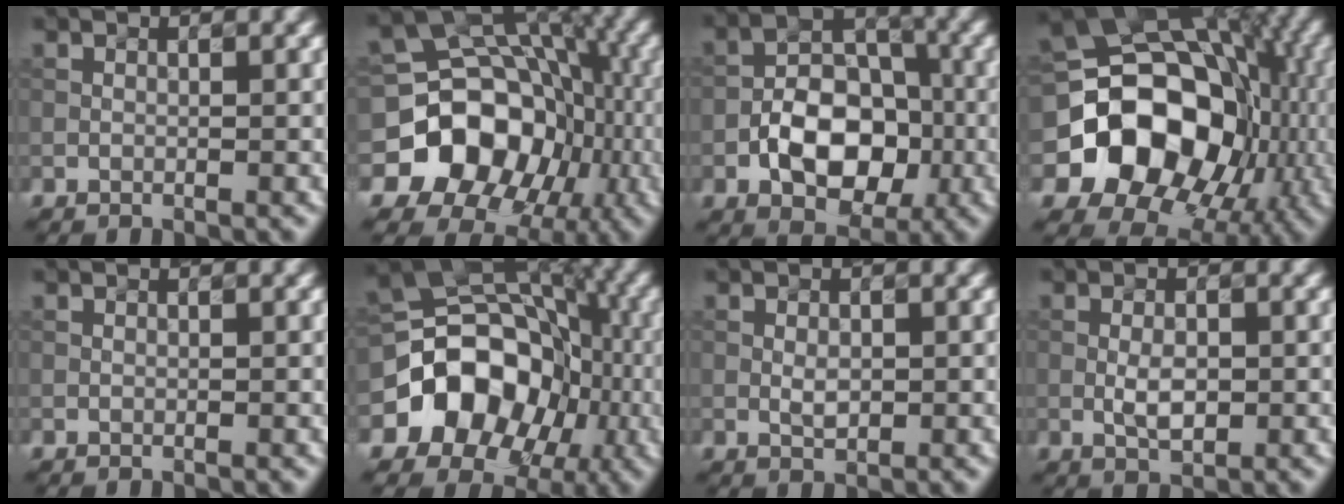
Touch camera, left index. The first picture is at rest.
{"total": 14.1, "force": [-4.5, 11.7, 6.6], "torque": [-0.099, 0.011, -0.105]}
{"total": 7.4, "force": [-2.4, 4.8, 5.1], "torque": [-0.074, 0.005, -0.041]}
{"total": 14.7, "force": [-3.0, 11.6, 8.6], "torque": [-0.111, -0.007, -0.059]}
{"total": 0.0}
{"total": 10.6, "force": [-3.1, 8.2, 5.9], "torque": [-0.084, 0.004, -0.060]}
{"total": 1.3, "force": [0.0, 0.8, 1.0], "torque": [-0.020, -0.001, 0.001]}
{"total": 2.3, "force": [-0.3, 1.2, 2.0], "torque": [-0.038, -0.001, -0.004]}